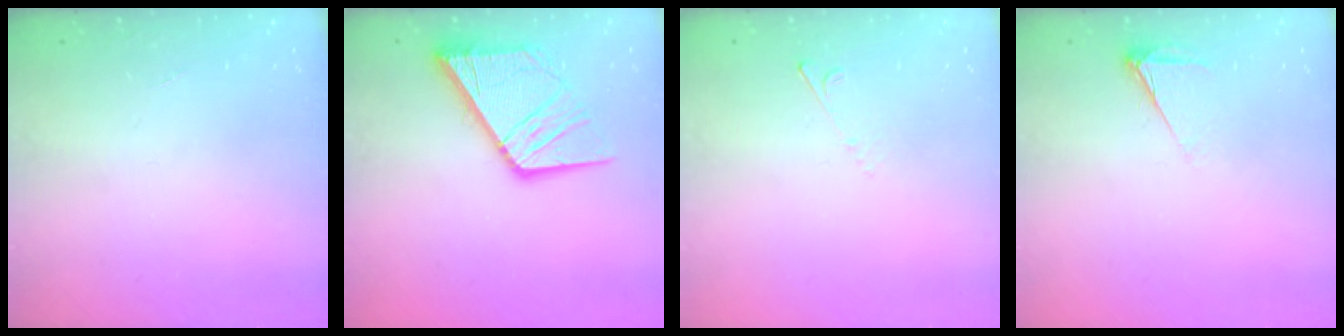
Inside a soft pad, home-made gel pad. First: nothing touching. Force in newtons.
{"total": 15.0, "press": 14.8, "slide": 1.9}
{"total": 3.2, "press": 3.1, "slide": 0.5}
{"total": 4.6, "press": 4.6, "slide": 0.7}